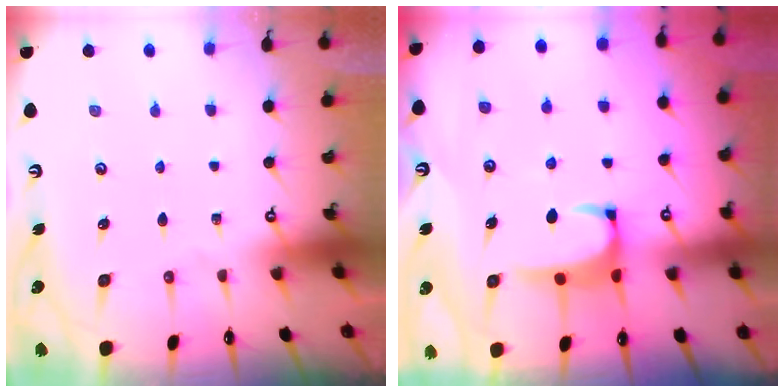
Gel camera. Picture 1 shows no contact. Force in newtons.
{"total": 1.9, "press": 1.7, "slide": 0.8}